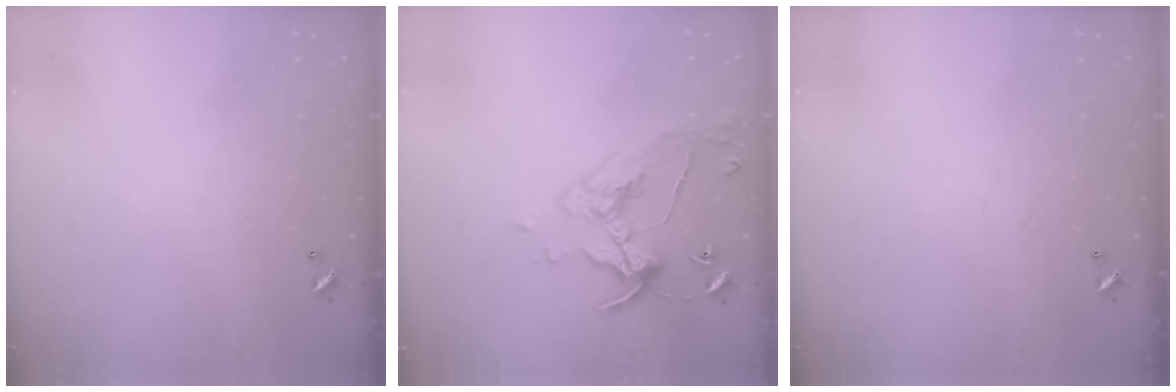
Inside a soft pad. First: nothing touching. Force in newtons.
{"total": 6.8, "press": 6.7, "slide": 0.8}
{"total": 0.0}